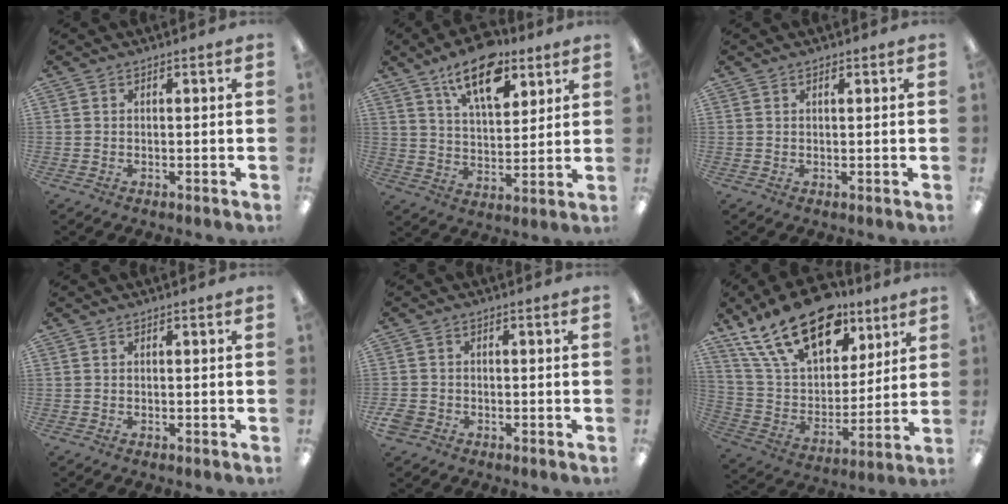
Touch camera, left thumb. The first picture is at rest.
{"total": 14.9, "force": [9.6, 7.1, 9.0], "torque": [-0.131, -0.043, 0.164]}
{"total": 0.9, "force": [0.6, 0.3, 0.5], "torque": [-0.005, -0.002, 0.009]}
{"total": 0.0}
{"total": 2.8, "force": [-1.5, 2.2, 1.1], "torque": [-0.023, 0.006, -0.029]}
{"total": 23.3, "force": [14.7, 12.2, 13.3], "torque": [-0.243, -0.079, 0.258]}